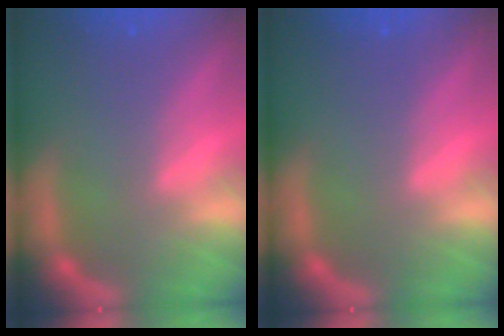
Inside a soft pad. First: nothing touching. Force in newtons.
{"total": 0.0}